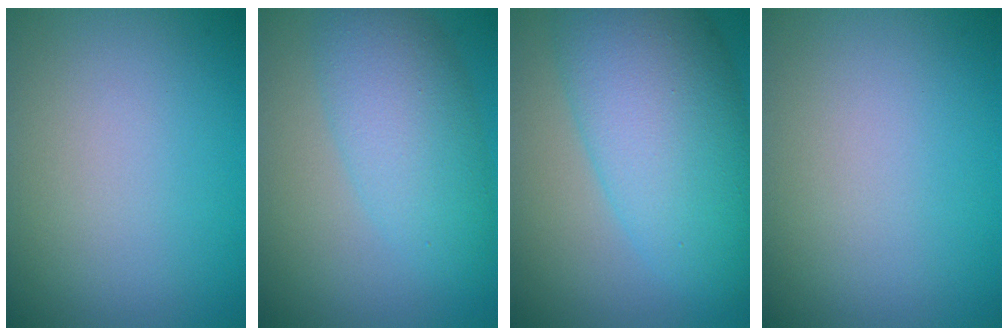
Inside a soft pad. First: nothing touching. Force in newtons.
{"total": 5.9, "press": 5.9, "slide": 0.1}
{"total": 11.1, "press": 11.1, "slide": 0.3}
{"total": 0.0}